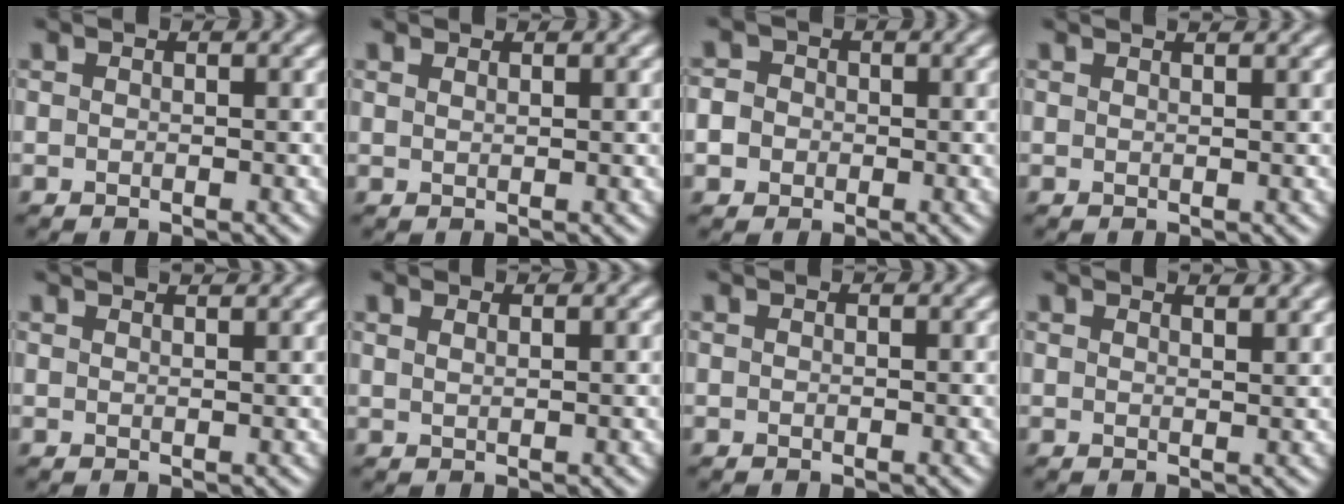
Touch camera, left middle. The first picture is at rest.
{"total": 0.8, "force": [0.7, 0.1, 0.3], "torque": [-0.002, -0.001, 0.011]}
{"total": 3.7, "force": [0.1, 3.4, 1.6], "torque": [-0.015, 0.027, -0.028]}
{"total": 2.3, "force": [1.8, 0.9, 1.1], "torque": [0.001, 0.005, -0.002]}
{"total": 3.0, "force": [2.4, 1.1, 1.5], "torque": [0.001, 0.014, 0.000]}
{"total": 1.1, "force": [0.9, 0.3, 0.5], "torque": [-0.006, -0.001, 0.011]}
{"total": 0.0}
{"total": 2.1, "force": [1.9, 0.5, 0.9], "torque": [-0.006, 0.008, 0.014]}